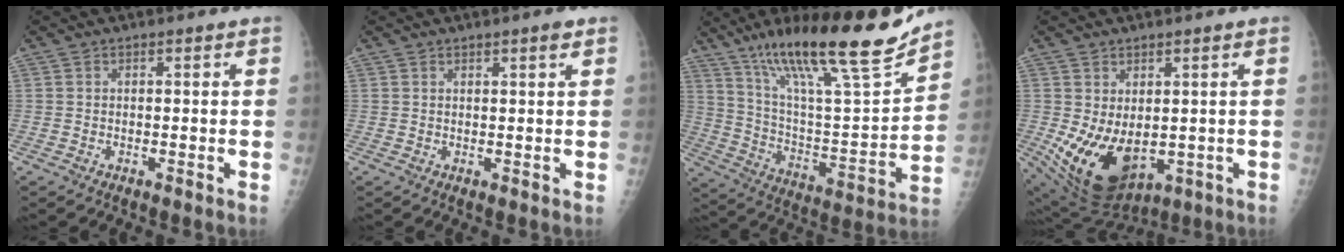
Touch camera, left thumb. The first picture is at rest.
{"total": 1.6, "force": [1.0, 0.1, 1.2], "torque": [-0.018, -0.005, 0.014]}
{"total": 26.0, "force": [18.4, 4.5, 17.8], "torque": [-0.273, -0.067, 0.317]}
{"total": 13.1, "force": [-1.2, 8.1, 10.3], "torque": [-0.170, -0.019, 0.013]}